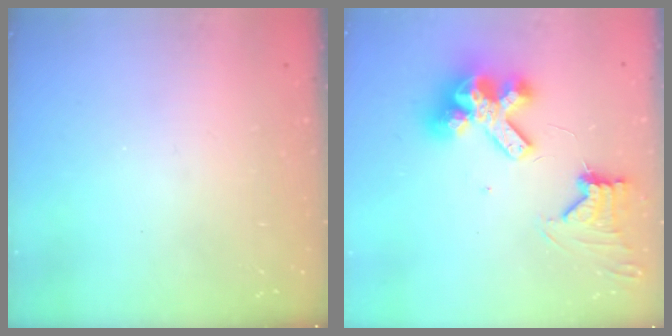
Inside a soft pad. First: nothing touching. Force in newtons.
{"total": 13.6, "press": 13.5, "slide": 1.6}